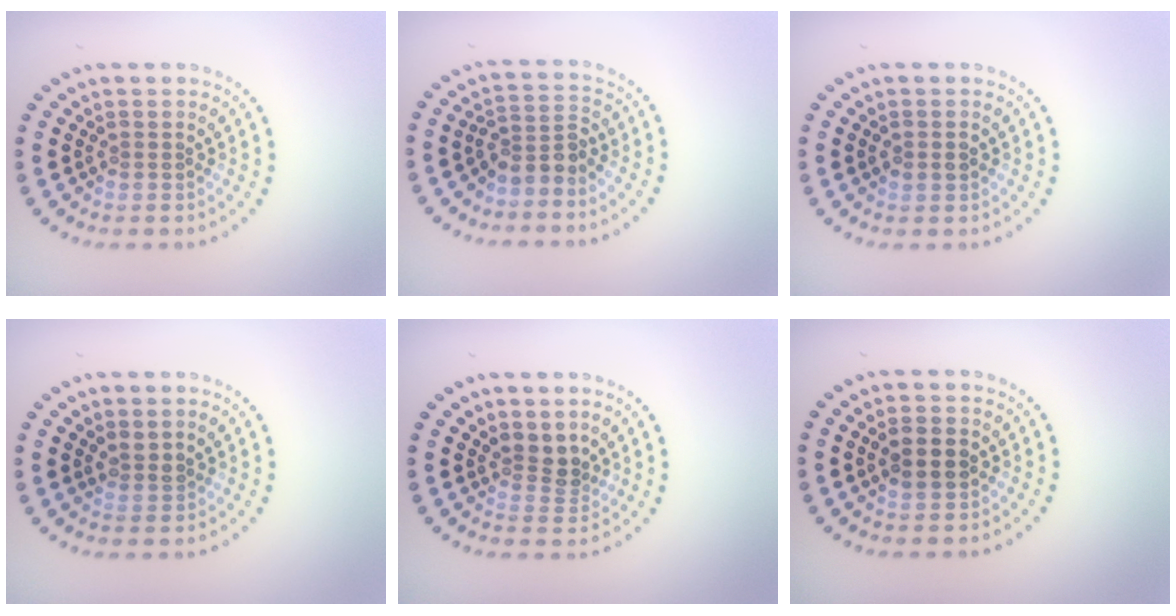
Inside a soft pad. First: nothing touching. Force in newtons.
{"total": 2.6, "press": 1.9, "slide": 1.8}
{"total": 1.4, "press": 1.4, "slide": 0.1}
{"total": 1.5, "press": 1.2, "slide": 0.8}
{"total": 2.2, "press": 1.7, "slide": 1.5}
{"total": 2.7, "press": 2.7, "slide": 0.2}